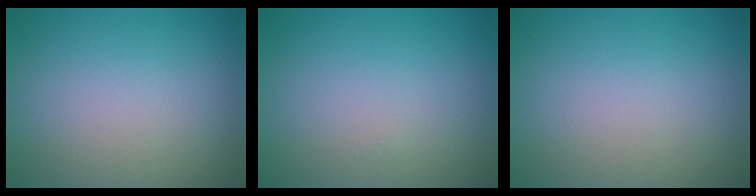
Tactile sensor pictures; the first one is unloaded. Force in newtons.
{"total": 0.0}
{"total": 0.0}